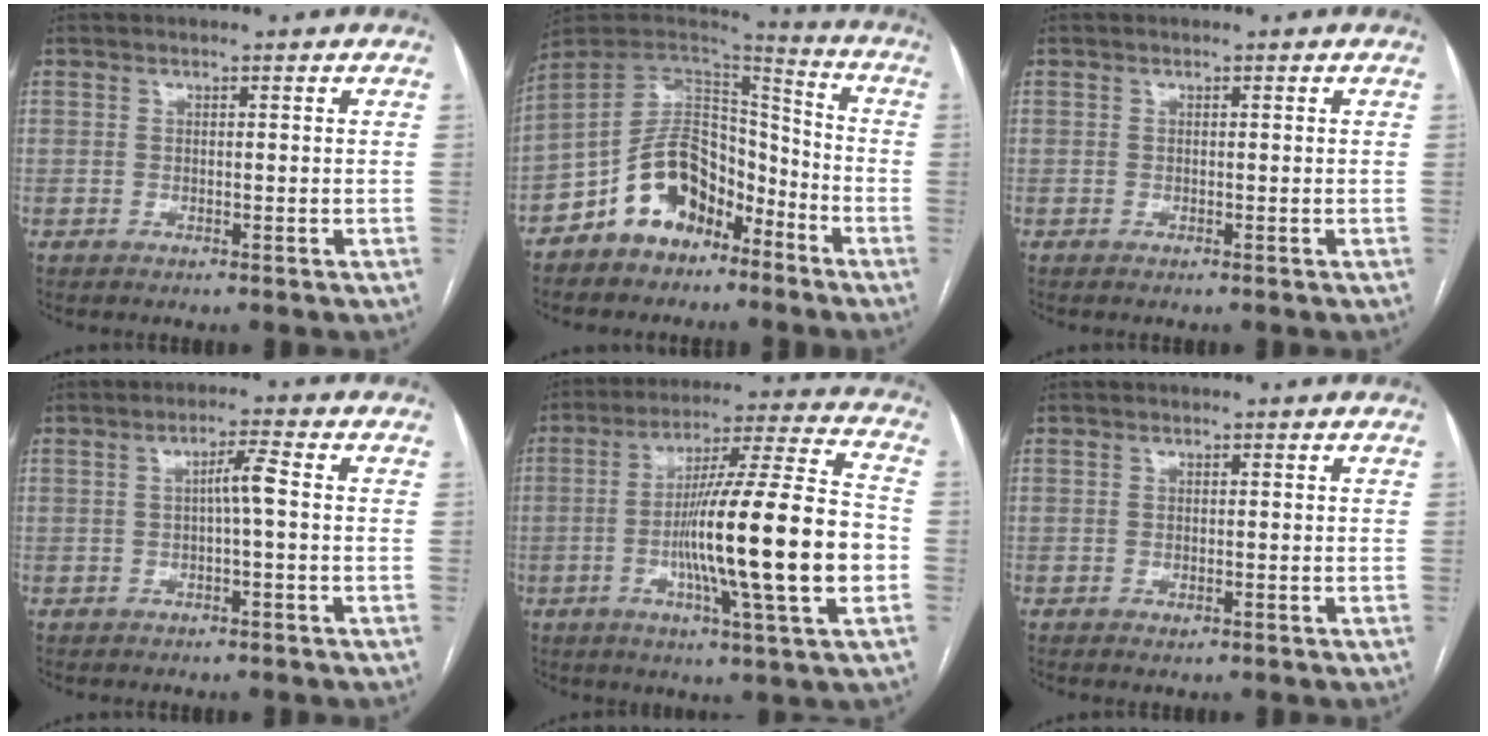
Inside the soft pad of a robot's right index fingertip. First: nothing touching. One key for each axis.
{"total": 12.7, "fx": -7.4, "fy": 8.0, "fz": 6.5, "tx": -0.123, "ty": 0.037, "tz": -0.134}
{"total": 0.0}
{"total": 3.0, "fx": -0.1, "fy": 0.1, "fz": 3.0, "tx": -0.051, "ty": 0.006, "tz": -0.001}
{"total": 20.6, "fx": -3.6, "fy": 0.0, "fz": 20.3, "tx": -0.324, "ty": 0.000, "tz": -0.064}
{"total": 0.7, "fx": -0.4, "fy": 0.3, "fz": 0.5, "tx": -0.006, "ty": -0.001, "tz": -0.003}